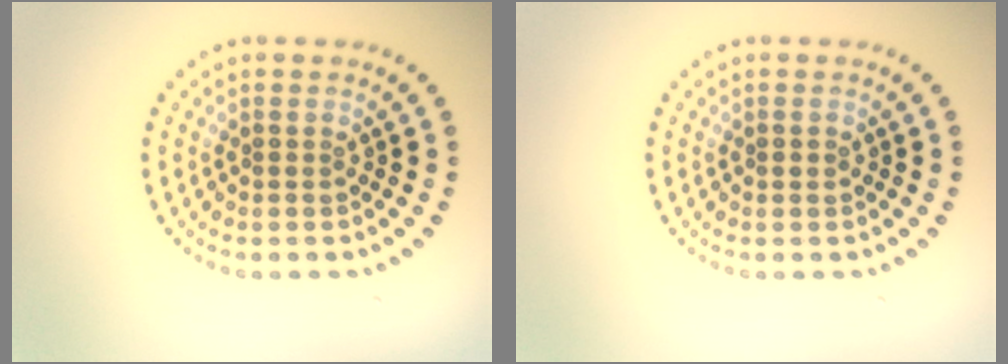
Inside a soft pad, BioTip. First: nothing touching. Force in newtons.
{"total": 0.8, "press": 0.8, "slide": 0.1}